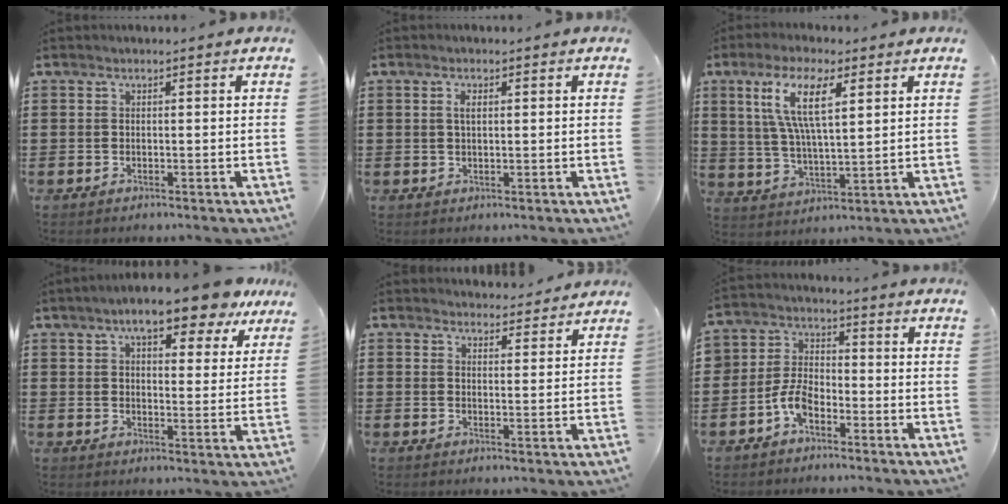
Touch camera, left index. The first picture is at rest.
{"total": 1.5, "force": [0.5, 0.7, 1.3], "torque": [-0.028, 0.006, 0.006]}
{"total": 10.3, "force": [4.5, 3.2, 8.6], "torque": [-0.178, 0.014, 0.079]}
{"total": 9.3, "force": [7.3, 2.1, 5.4], "torque": [-0.093, -0.021, 0.125]}
{"total": 3.3, "force": [3.3, 0.6, -0.1], "torque": [-0.002, -0.015, 0.060]}
{"total": 5.0, "force": [-3.4, 3.0, 2.4], "torque": [-0.075, 0.002, -0.075]}